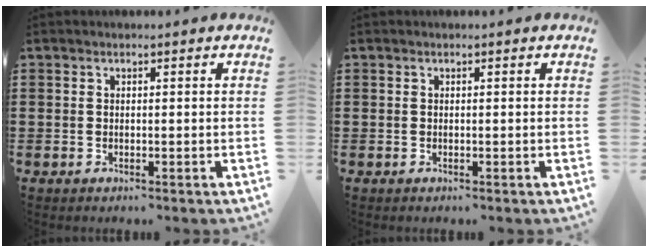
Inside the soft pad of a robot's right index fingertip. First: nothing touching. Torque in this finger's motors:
{"motor_torque": [-0.77, 0.77, 0.00, 0.00]}